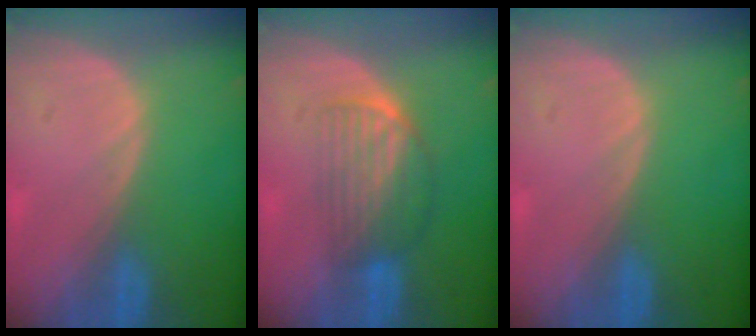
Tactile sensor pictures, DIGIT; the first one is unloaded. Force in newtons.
{"total": 6.7, "press": 5.8, "slide": 3.5}
{"total": 0.0}